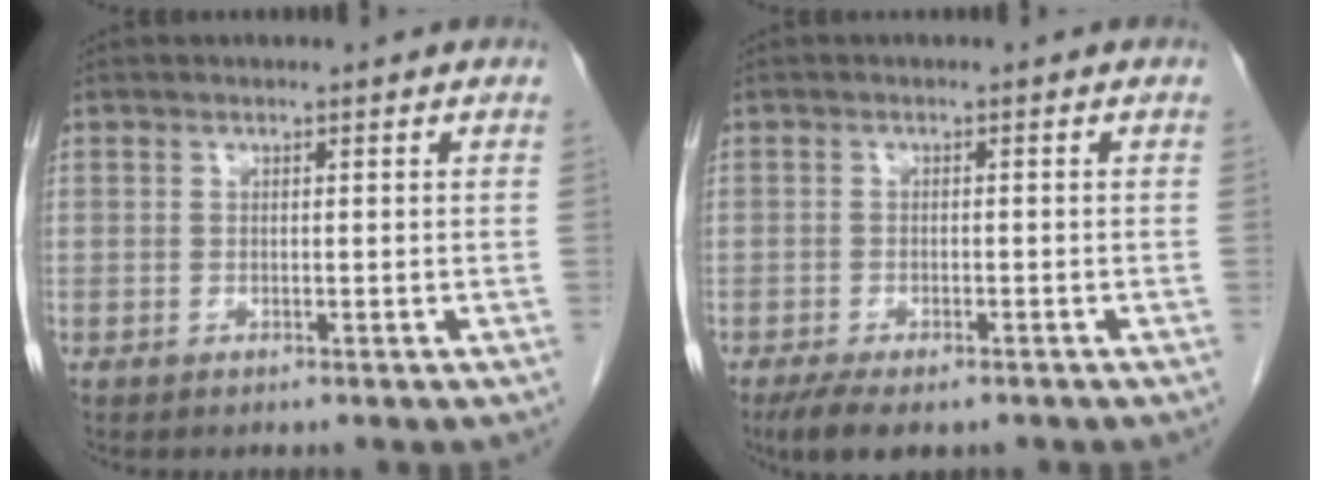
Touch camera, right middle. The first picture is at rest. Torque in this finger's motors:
{"motor_torque": [0.63, -0.37, 0.07, 0.03]}